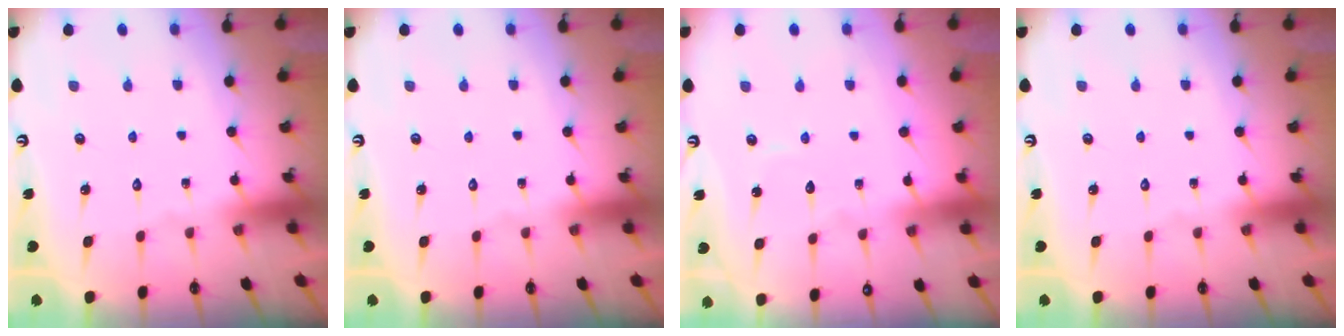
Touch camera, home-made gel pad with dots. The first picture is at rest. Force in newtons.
{"total": 0.0}
{"total": 3.7, "press": 3.7, "slide": 0.1}
{"total": 0.0}